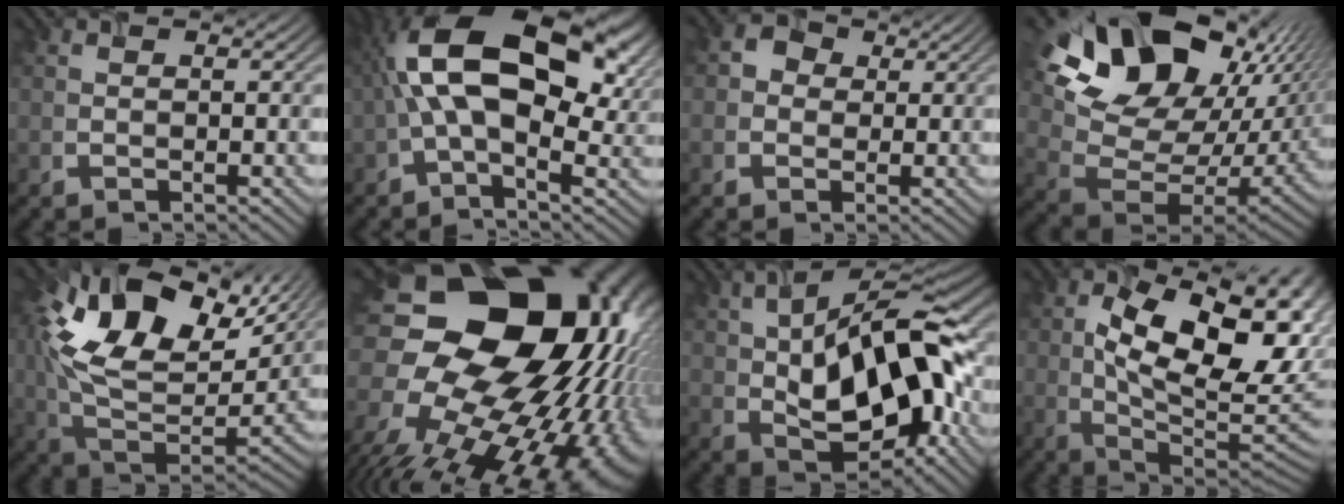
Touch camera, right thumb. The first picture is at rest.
{"total": 15.8, "force": [2.8, 8.3, 13.2], "torque": [-0.243, 0.016, 0.041]}
{"total": 2.0, "force": [-0.1, 2.0, 0.1], "torque": [0.001, 0.001, -0.005]}
{"total": 18.5, "force": [9.1, 12.0, 10.7], "torque": [-0.200, 0.003, 0.188]}
{"total": 18.8, "force": [5.9, 11.4, 13.7], "torque": [-0.308, 0.004, 0.114]}
{"total": 22.6, "force": [-1.9, 17.1, 14.7], "torque": [-0.265, -0.024, -0.051]}
{"total": 16.3, "force": [0.3, 8.5, 13.9], "torque": [-0.233, 0.010, -0.002]}
{"total": 15.9, "force": [2.0, 8.9, 13.1], "torque": [-0.186, -0.006, 0.035]}